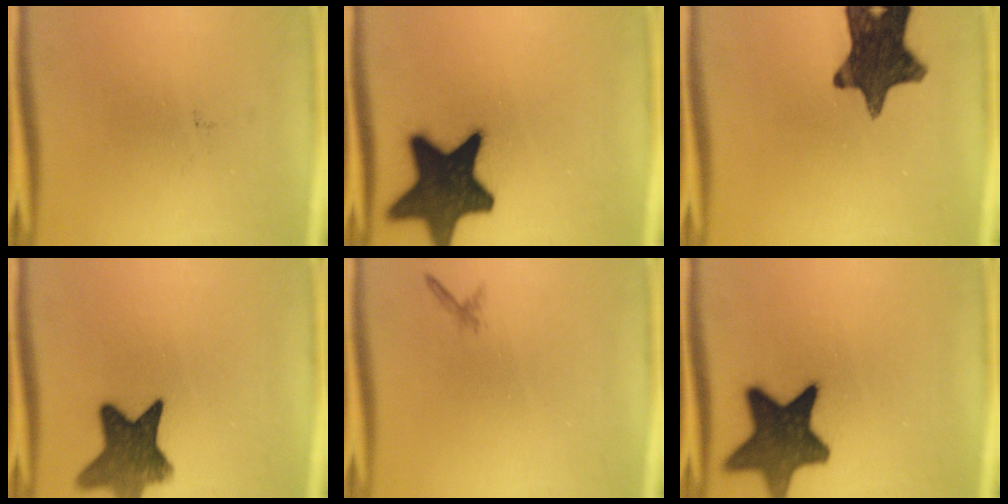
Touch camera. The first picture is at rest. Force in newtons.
{"total": 18.2}
{"total": 14.8}
{"total": 10.4}
{"total": 0.6}
{"total": 14.1}